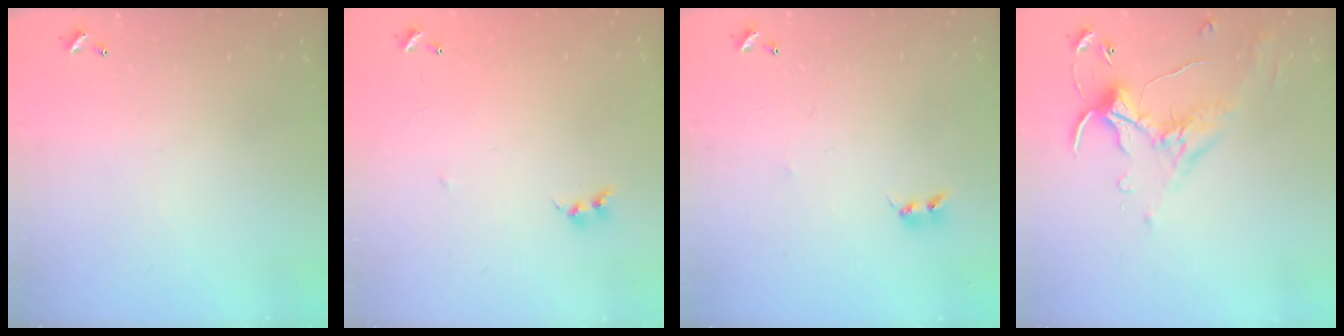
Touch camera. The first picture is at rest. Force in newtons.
{"total": 5.2, "press": 5.2, "slide": 0.6}
{"total": 2.5, "press": 2.5, "slide": 0.4}
{"total": 1.1, "press": 0.4, "slide": 1.0}